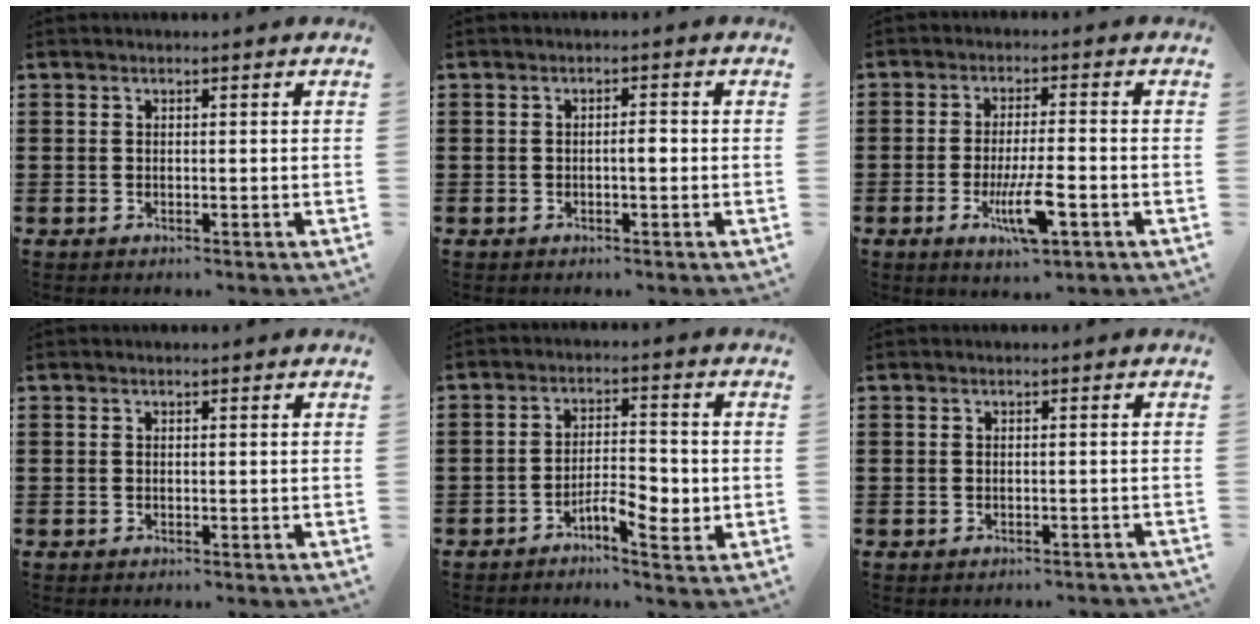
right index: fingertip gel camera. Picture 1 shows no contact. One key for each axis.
{"total": 1.6, "fx": -0.3, "fy": 0.4, "fz": 1.5, "tx": -0.028, "ty": 0.002, "tz": -0.007}
{"total": 7.8, "fx": -3.0, "fy": 1.7, "fz": 7.0, "tx": -0.137, "ty": -0.011, "tz": -0.053}
{"total": 0.0}
{"total": 5.4, "fx": -2.6, "fy": 2.0, "fz": 4.3, "tx": -0.071, "ty": 0.009, "tz": -0.047}
{"total": 0.7, "fx": -0.6, "fy": 0.0, "fz": 0.3, "tx": -0.009, "ty": -0.003, "tz": -0.012}